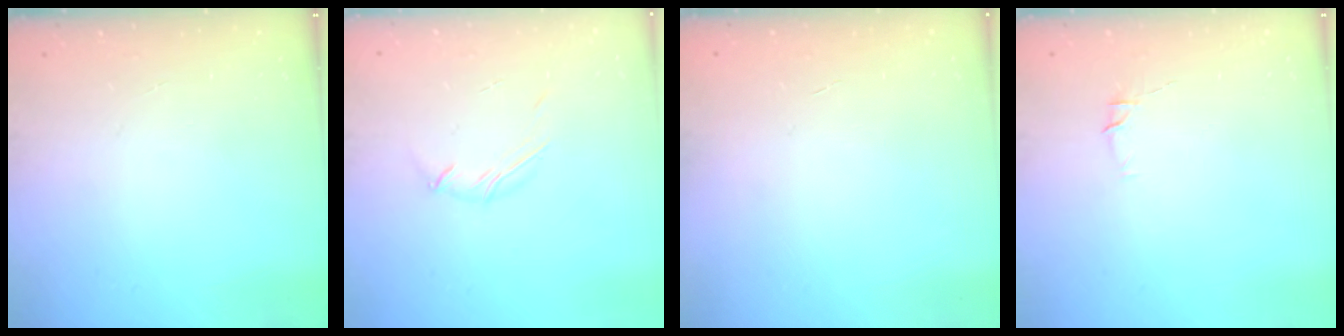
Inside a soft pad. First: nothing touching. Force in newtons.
{"total": 4.4, "press": 4.3, "slide": 0.8}
{"total": 0.0}
{"total": 4.5, "press": 4.4, "slide": 1.0}